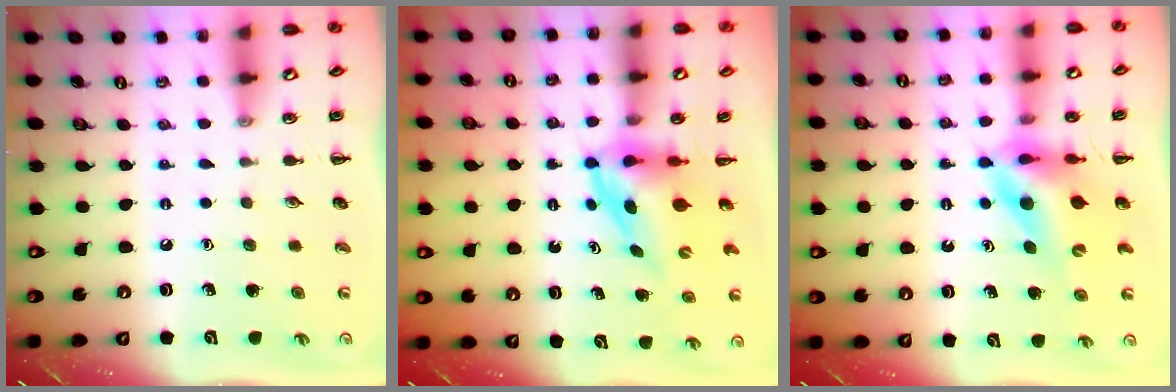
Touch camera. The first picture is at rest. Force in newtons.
{"total": 3.9, "press": 3.8, "slide": 0.7}
{"total": 9.4, "press": 9.0, "slide": 2.8}